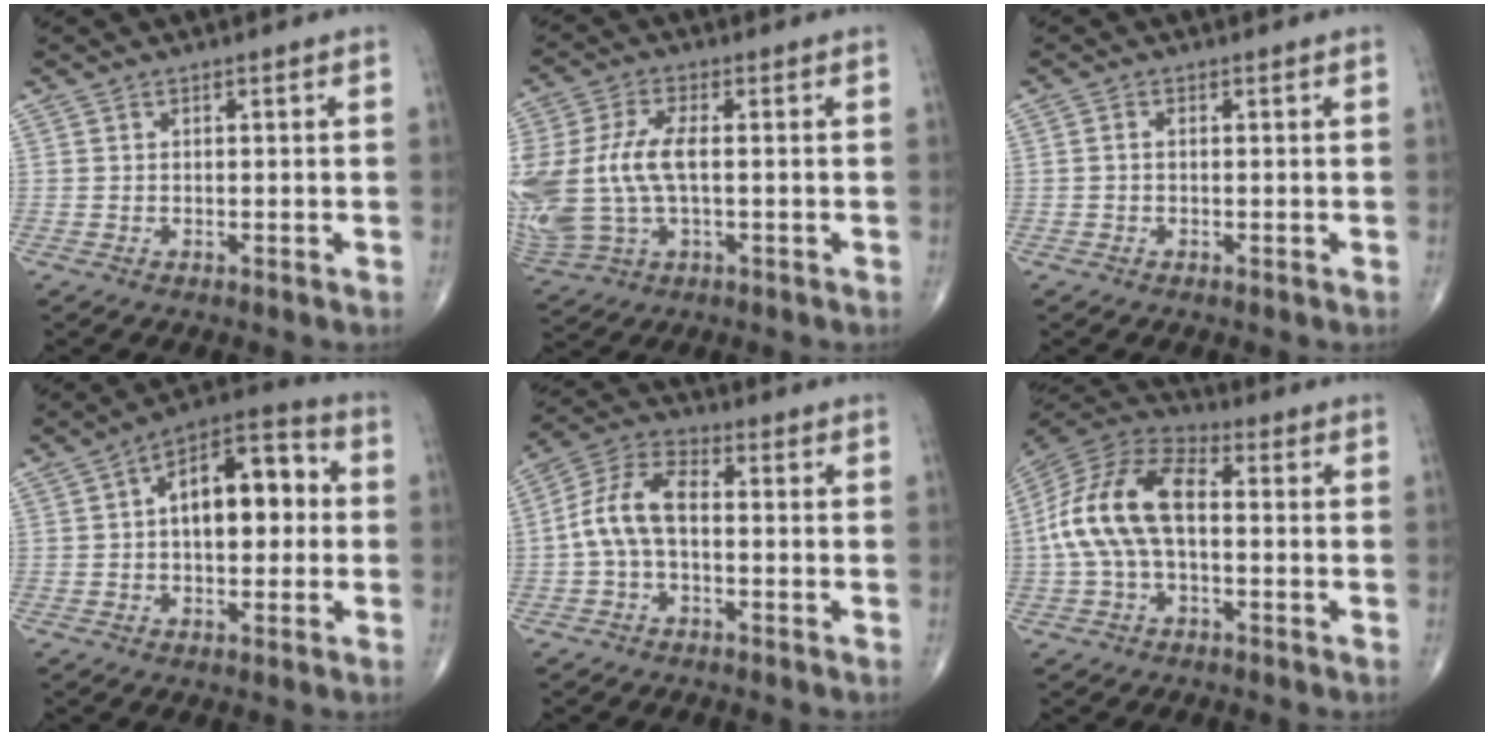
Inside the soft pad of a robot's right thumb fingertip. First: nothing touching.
{"total": 16.8, "force": [0.1, 9.0, 14.2], "torque": [-0.355, 0.002, 0.013]}
{"total": 0.8, "force": [-0.1, 0.5, 0.7], "torque": [-0.011, 0.001, -0.005]}
{"total": 14.2, "force": [1.4, 7.5, 11.9], "torque": [-0.155, 0.034, 0.010]}
{"total": 9.1, "force": [-0.8, 5.0, 7.6], "torque": [-0.155, 0.034, -0.026]}
{"total": 15.2, "force": [-0.1, 8.2, 12.8], "torque": [-0.263, 0.039, -0.013]}